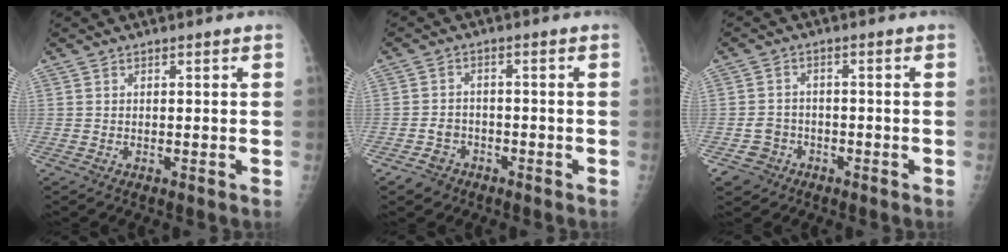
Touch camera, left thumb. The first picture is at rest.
{"total": 4.2, "force": [-2.6, 3.2, 0.6], "torque": [0.001, 0.019, -0.044]}
{"total": 4.5, "force": [-2.3, 3.9, 0.4], "torque": [0.011, 0.017, -0.039]}